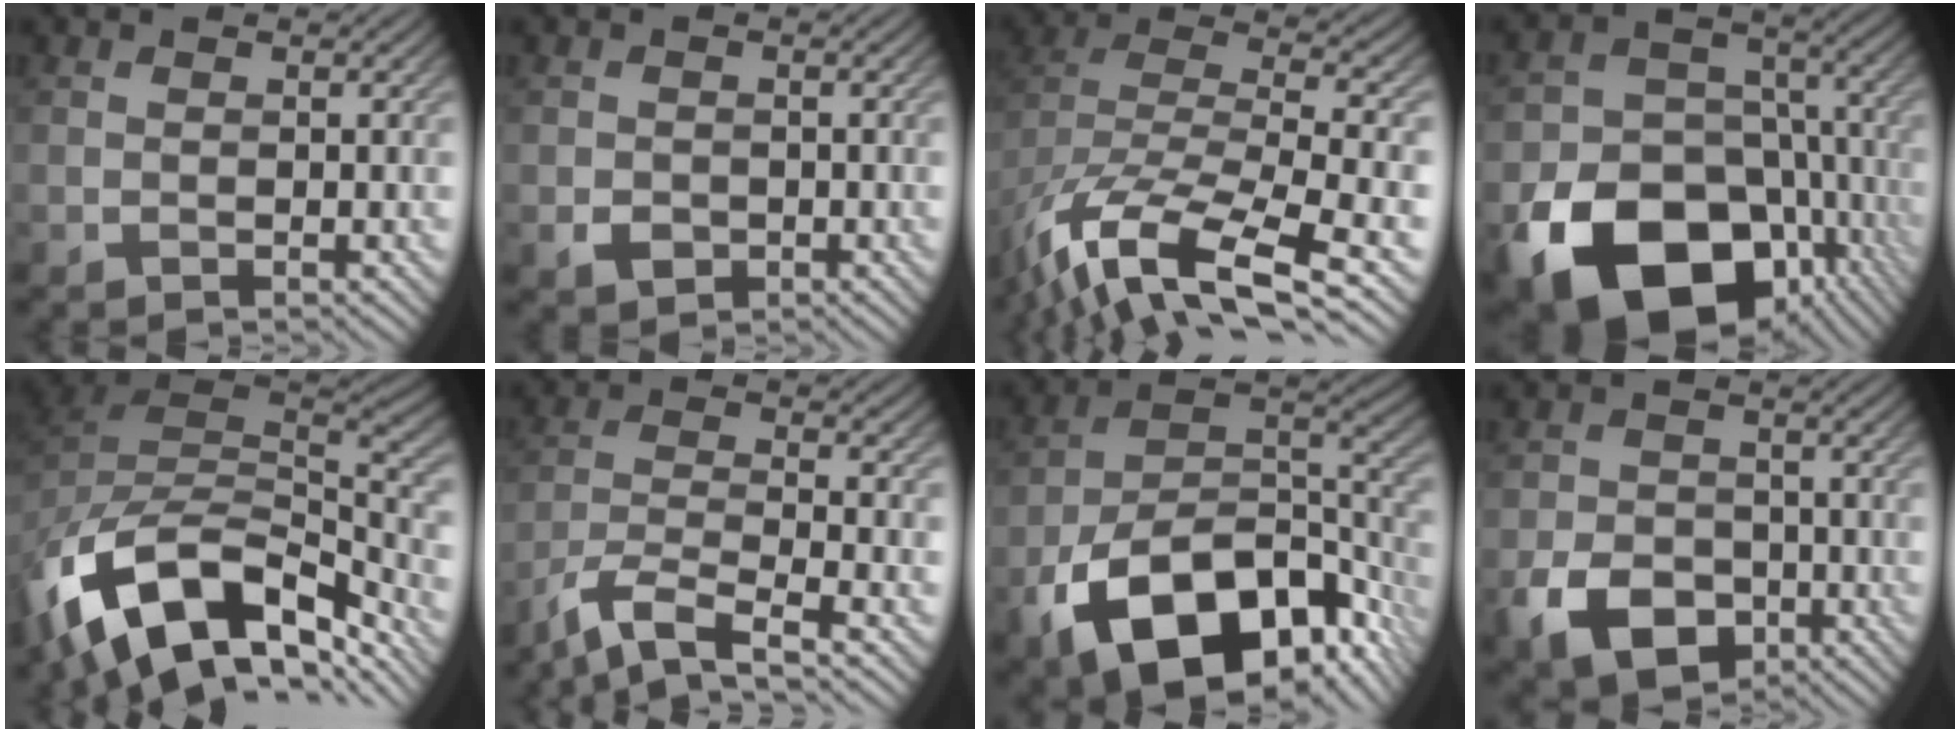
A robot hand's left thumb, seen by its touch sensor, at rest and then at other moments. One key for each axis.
{"total": 2.0, "fx": -0.7, "fy": 1.7, "fz": 0.8, "tx": -0.014, "ty": -0.010, "tz": -0.015}
{"total": 14.4, "fx": -7.6, "fy": 5.0, "fz": 11.1, "tx": -0.237, "ty": -0.012, "tz": -0.115}
{"total": 22.3, "fx": -10.8, "fy": 16.4, "fz": 10.5, "tx": -0.192, "ty": -0.070, "tz": -0.152}
{"total": 15.9, "fx": -8.4, "fy": 8.9, "fz": 10.1, "tx": -0.240, "ty": -0.023, "tz": -0.138}
{"total": 7.7, "fx": -5.9, "fy": 1.6, "fz": 4.7, "tx": -0.099, "ty": -0.009, "tz": -0.119}
{"total": 18.5, "fx": -9.5, "fy": 10.1, "fz": 12.3, "tx": -0.224, "ty": -0.043, "tz": -0.141}
{"total": 7.9, "fx": -3.8, "fy": 5.5, "fz": 4.2, "tx": -0.087, "ty": -0.018, "tz": -0.072}